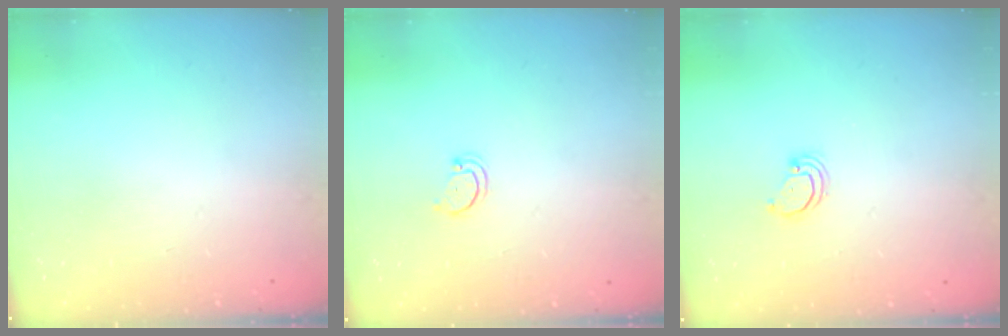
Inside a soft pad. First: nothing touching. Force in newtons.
{"total": 2.2, "press": 2.2, "slide": 0.4}
{"total": 2.6, "press": 2.6, "slide": 0.1}